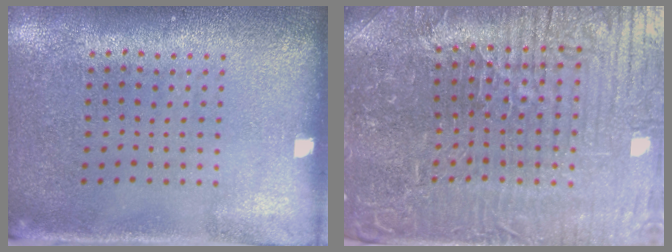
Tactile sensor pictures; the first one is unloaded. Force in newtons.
{"total": 5.9, "press": 5.6, "slide": 1.8}